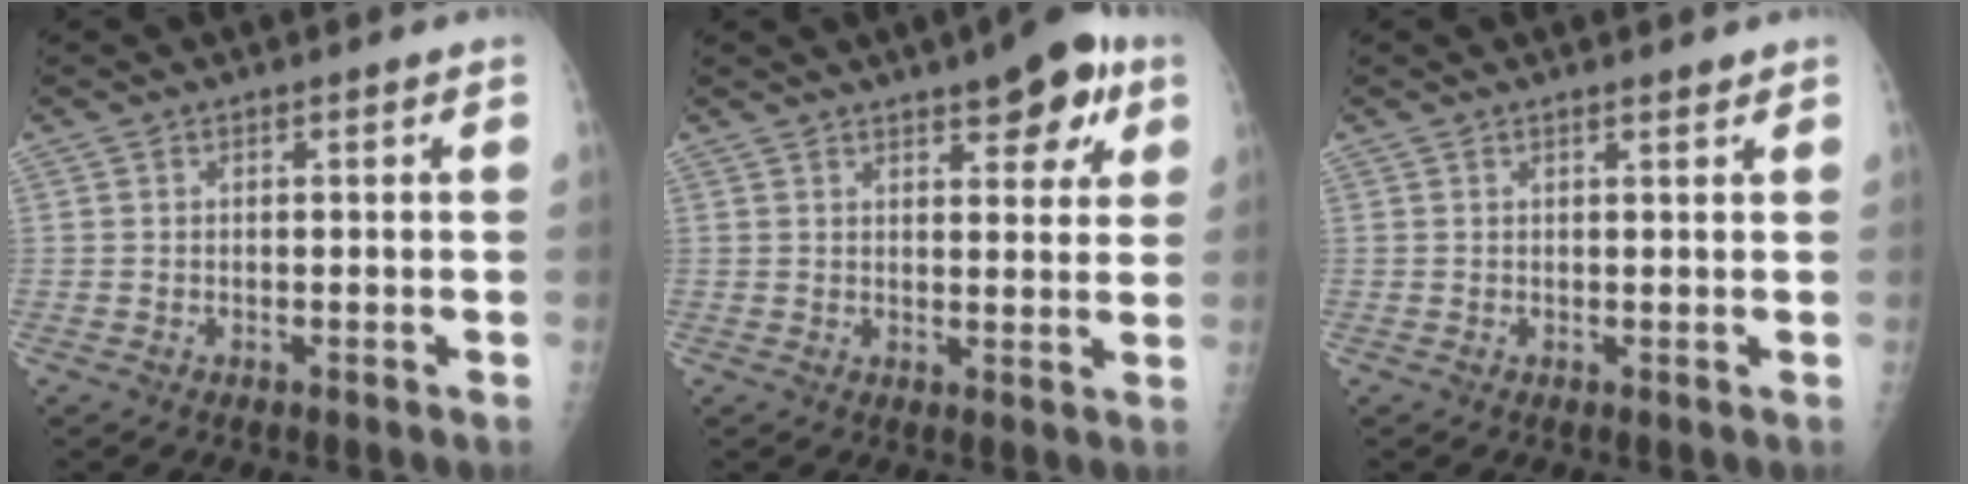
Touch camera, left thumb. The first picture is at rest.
{"total": 9.5, "force": [5.1, 3.7, 7.2], "torque": [-0.063, -0.015, 0.060]}
{"total": 0.9, "force": [0.7, 0.2, 0.6], "torque": [-0.006, -0.004, 0.011]}